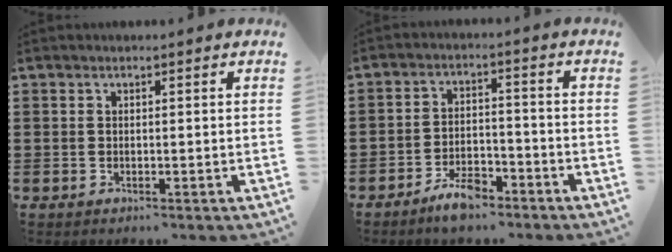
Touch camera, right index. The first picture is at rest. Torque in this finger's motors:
{"motor_torque": [2.14, 0.00, 0.31, 0.07]}